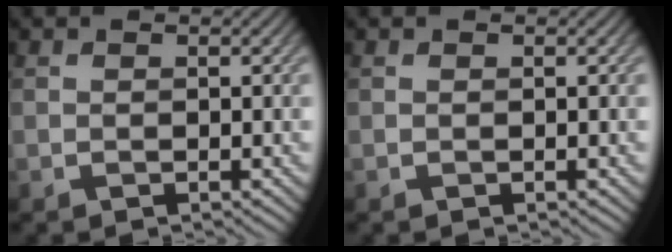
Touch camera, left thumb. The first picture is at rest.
{"total": 0.0}